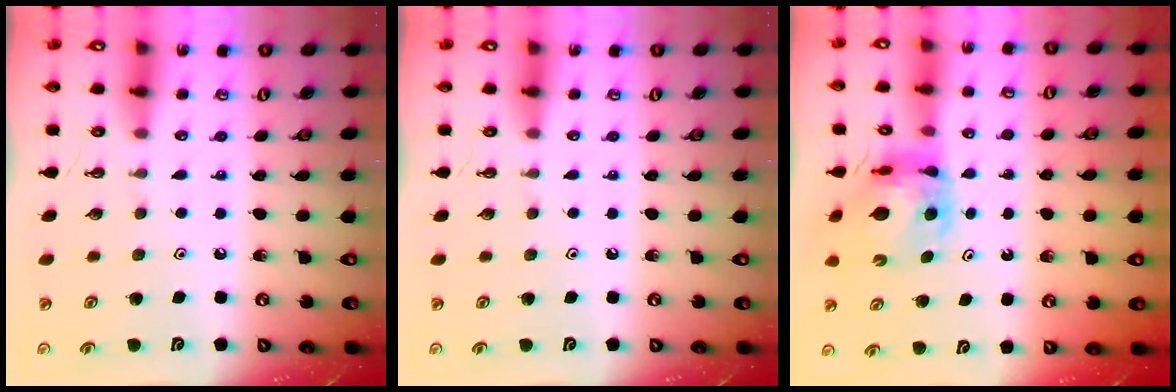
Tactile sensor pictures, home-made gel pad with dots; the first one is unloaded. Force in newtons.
{"total": 0.0}
{"total": 11.0, "press": 10.9, "slide": 1.4}